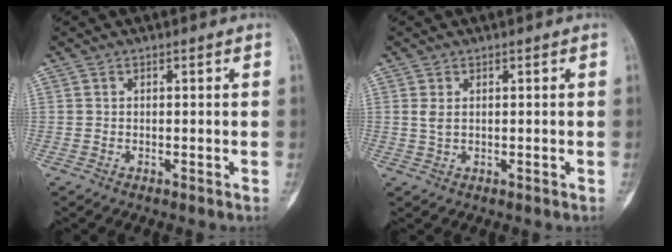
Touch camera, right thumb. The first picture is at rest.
{"total": 1.6, "force": [0.4, 0.8, 1.3], "torque": [-0.025, 0.002, 0.014]}